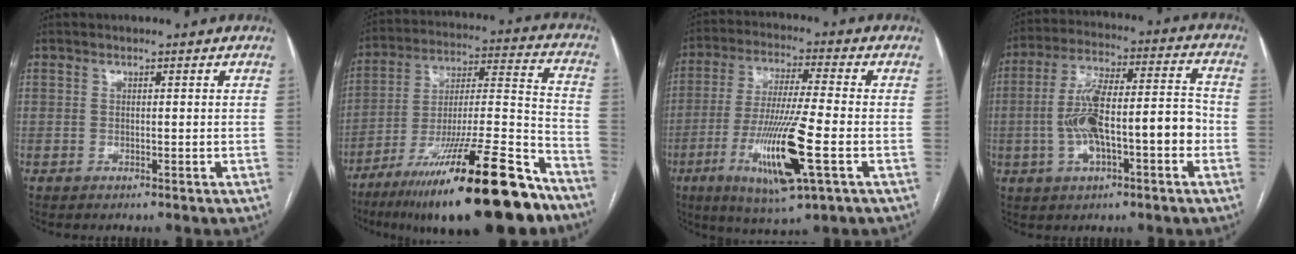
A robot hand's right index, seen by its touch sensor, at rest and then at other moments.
{"total": 27.0, "force": [-18.4, 3.0, 19.5], "torque": [-0.268, -0.019, -0.305]}
{"total": 15.2, "force": [-4.9, 0.9, 14.3], "torque": [-0.282, -0.025, -0.086]}
{"total": 14.2, "force": [-2.9, 4.1, 13.3], "torque": [-0.237, 0.034, -0.044]}